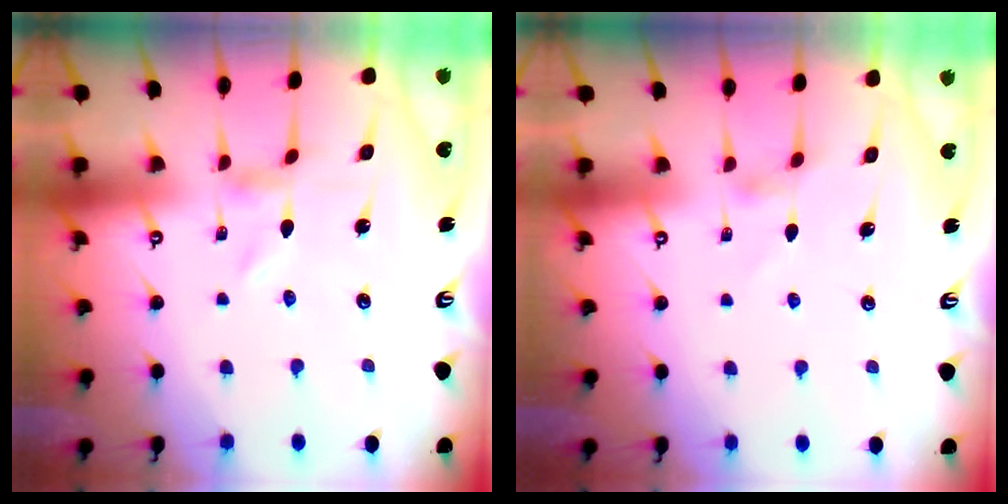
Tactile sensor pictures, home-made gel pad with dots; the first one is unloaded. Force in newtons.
{"total": 1.8, "press": 1.8, "slide": 0.4}